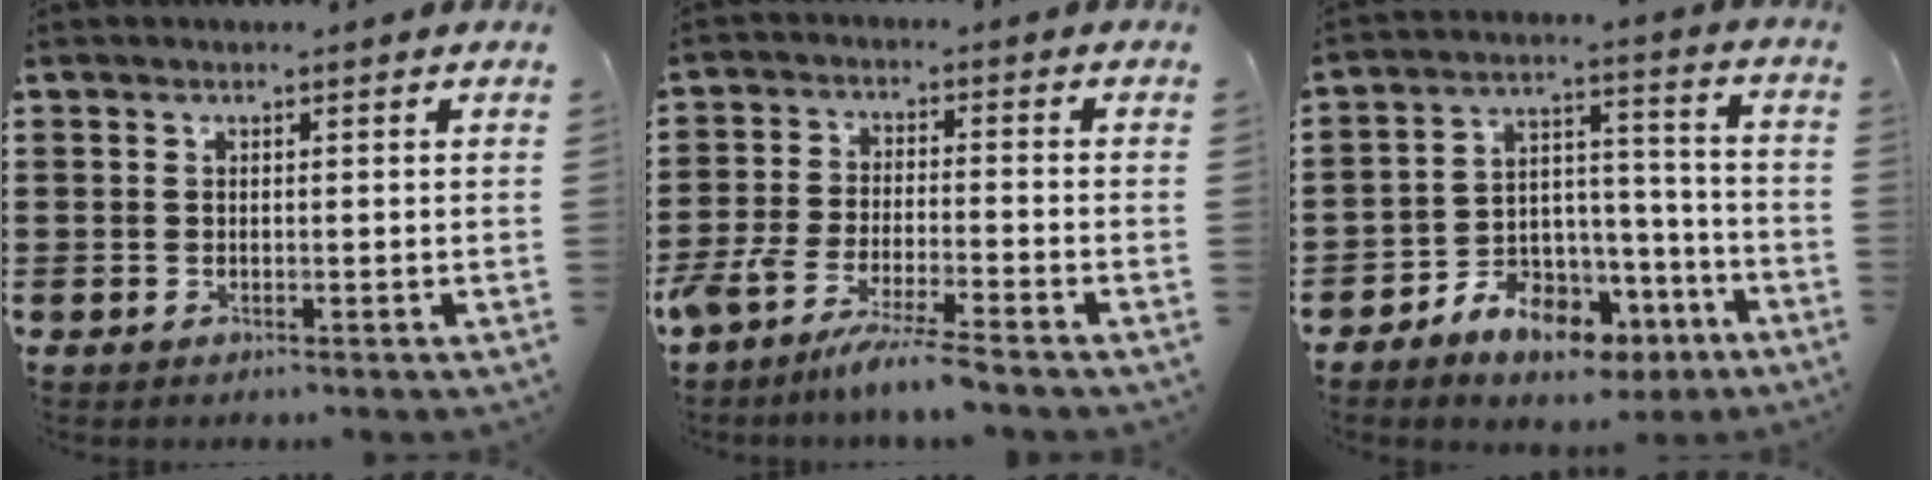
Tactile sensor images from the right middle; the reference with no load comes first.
{"total": 6.9, "force": [-6.4, -0.6, 2.6], "torque": [-0.064, -0.018, -0.127]}
{"total": 8.0, "force": [-6.2, 4.3, 2.8], "torque": [-0.047, 0.031, -0.112]}